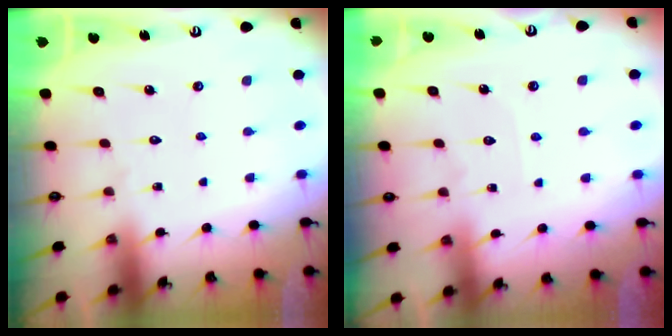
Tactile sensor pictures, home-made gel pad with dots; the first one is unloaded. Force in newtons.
{"total": 3.9, "press": 3.9, "slide": 0.5}